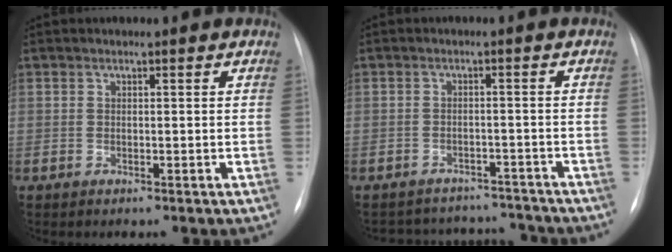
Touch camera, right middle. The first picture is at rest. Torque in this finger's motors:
{"motor_torque": [0.12, -0.51, -0.11, -0.08]}